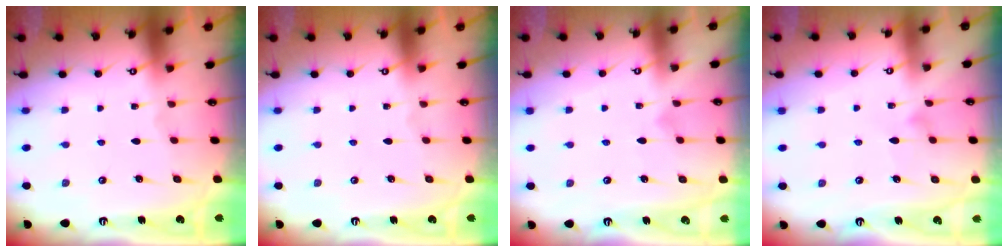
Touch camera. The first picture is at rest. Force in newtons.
{"total": 0.0}
{"total": 4.0, "press": 4.0, "slide": 0.2}
{"total": 3.7, "press": 3.7, "slide": 0.2}